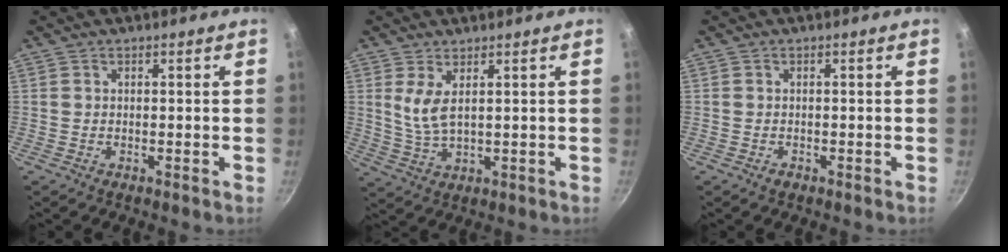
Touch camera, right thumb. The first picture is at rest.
{"total": 5.1, "force": [1.7, 1.9, 4.4], "torque": [-0.086, -0.020, 0.042]}
{"total": 0.9, "force": [-0.6, 0.6, 0.4], "torque": [-0.007, 0.002, -0.009]}